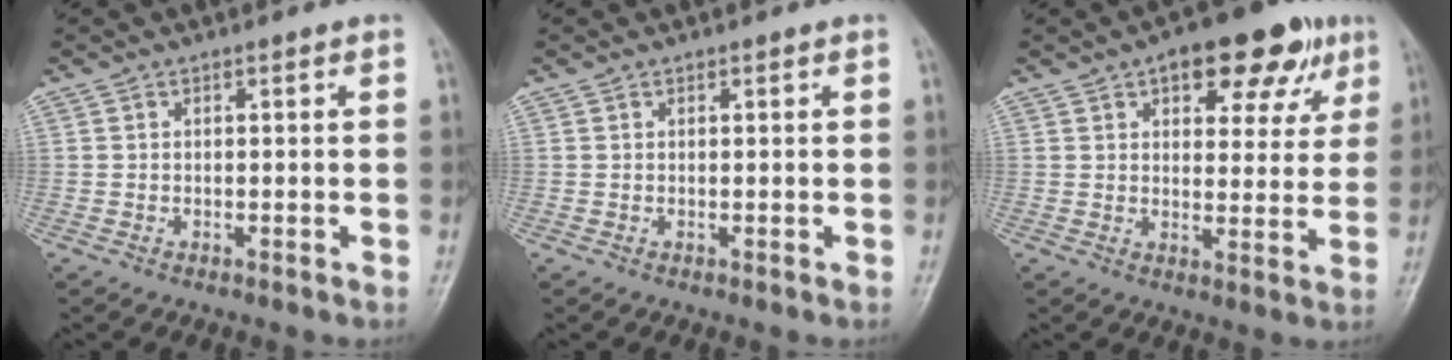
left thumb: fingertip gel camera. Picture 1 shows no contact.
{"total": 0.0}
{"total": 14.0, "force": [7.4, 6.9, 9.6], "torque": [-0.075, -0.012, 0.095]}